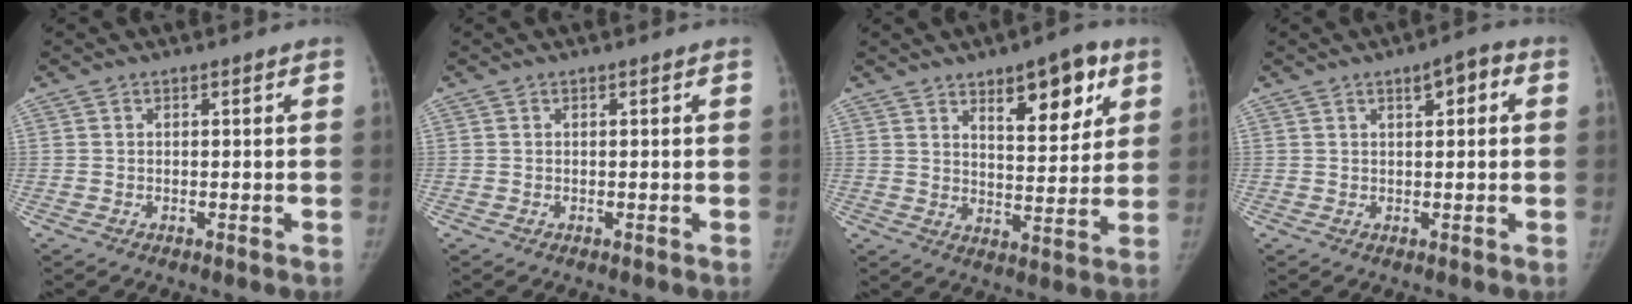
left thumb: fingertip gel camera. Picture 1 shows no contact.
{"total": 0.0}
{"total": 12.2, "force": [6.4, 5.2, 9.0], "torque": [-0.090, -0.035, 0.096]}
{"total": 4.0, "force": [1.5, 1.7, 3.3], "torque": [-0.036, 0.006, 0.016]}